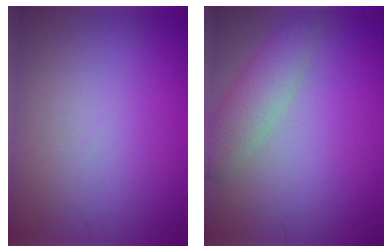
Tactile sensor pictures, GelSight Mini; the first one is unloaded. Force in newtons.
{"total": 3.5, "press": 3.5, "slide": 0.3}